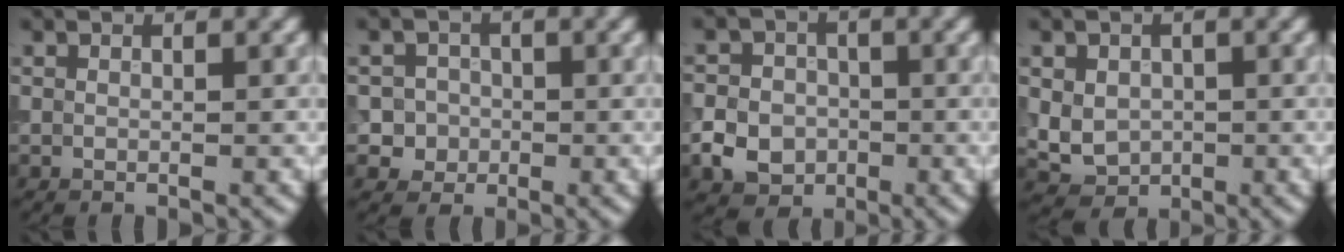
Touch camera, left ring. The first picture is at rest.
{"total": 3.2, "force": [-0.4, 3.1, 0.6], "torque": [0.015, 0.013, -0.020]}
{"total": 4.4, "force": [-1.4, 3.7, 1.8], "torque": [-0.033, 0.000, -0.034]}
{"total": 4.0, "force": [-0.2, 3.3, 2.2], "torque": [-0.043, -0.004, 0.004]}